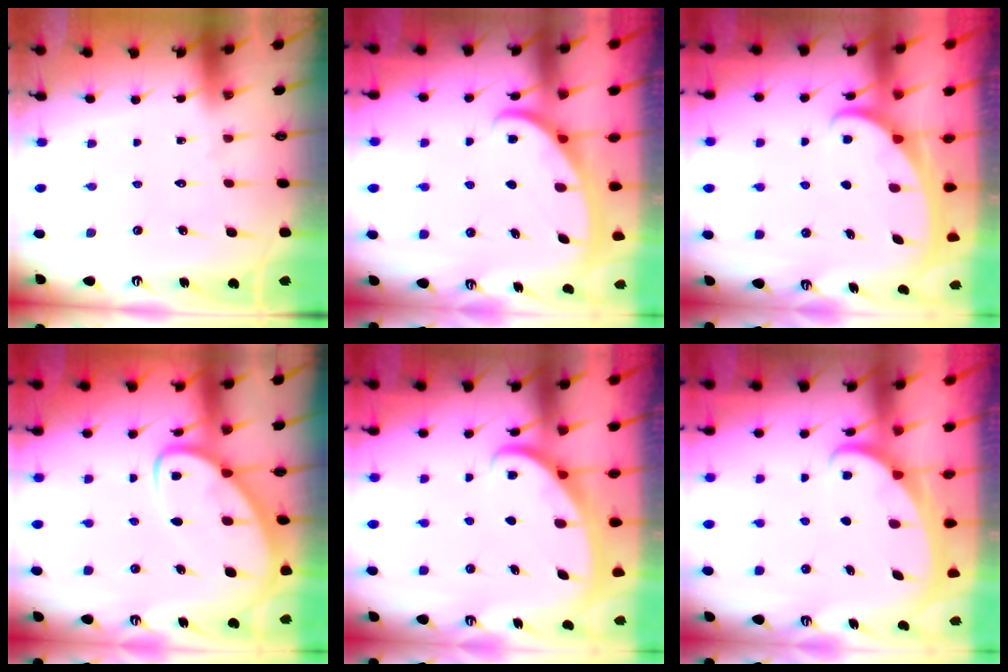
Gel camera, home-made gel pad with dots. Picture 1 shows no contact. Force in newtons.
{"total": 2.6, "press": 2.5, "slide": 0.4}
{"total": 2.3, "press": 2.2, "slide": 0.4}
{"total": 6.9, "press": 6.9, "slide": 0.8}
{"total": 2.6, "press": 2.6, "slide": 0.4}
{"total": 2.0, "press": 2.0, "slide": 0.3}